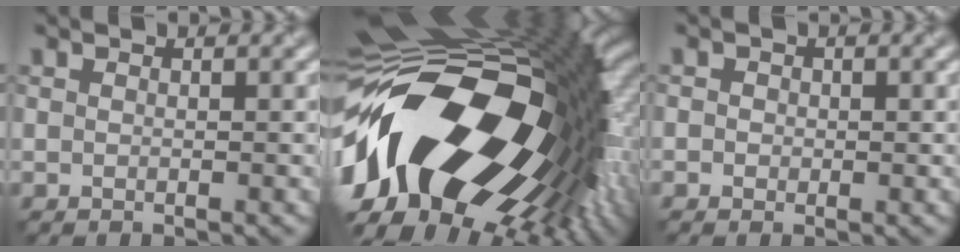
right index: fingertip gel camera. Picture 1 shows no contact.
{"total": 22.1, "force": [-4.4, 11.4, 18.4], "torque": [-0.364, -0.054, -0.083]}
{"total": 0.9, "force": [0.0, 0.8, 0.2], "torque": [-0.002, -0.006, -0.005]}